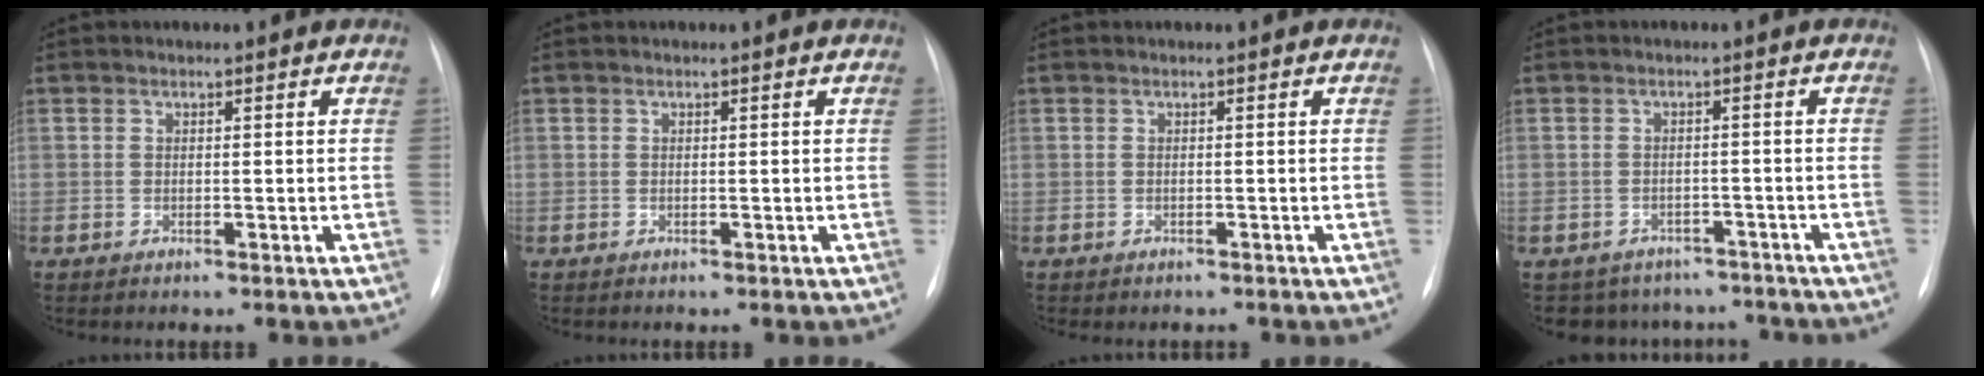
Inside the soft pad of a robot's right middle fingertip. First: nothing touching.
{"total": 0.0}
{"total": 1.0, "force": [-0.9, 0.5, 0.2], "torque": [-0.009, 0.000, -0.011]}
{"total": 8.7, "force": [-7.5, 4.5, 0.4], "torque": [0.000, 0.021, -0.085]}